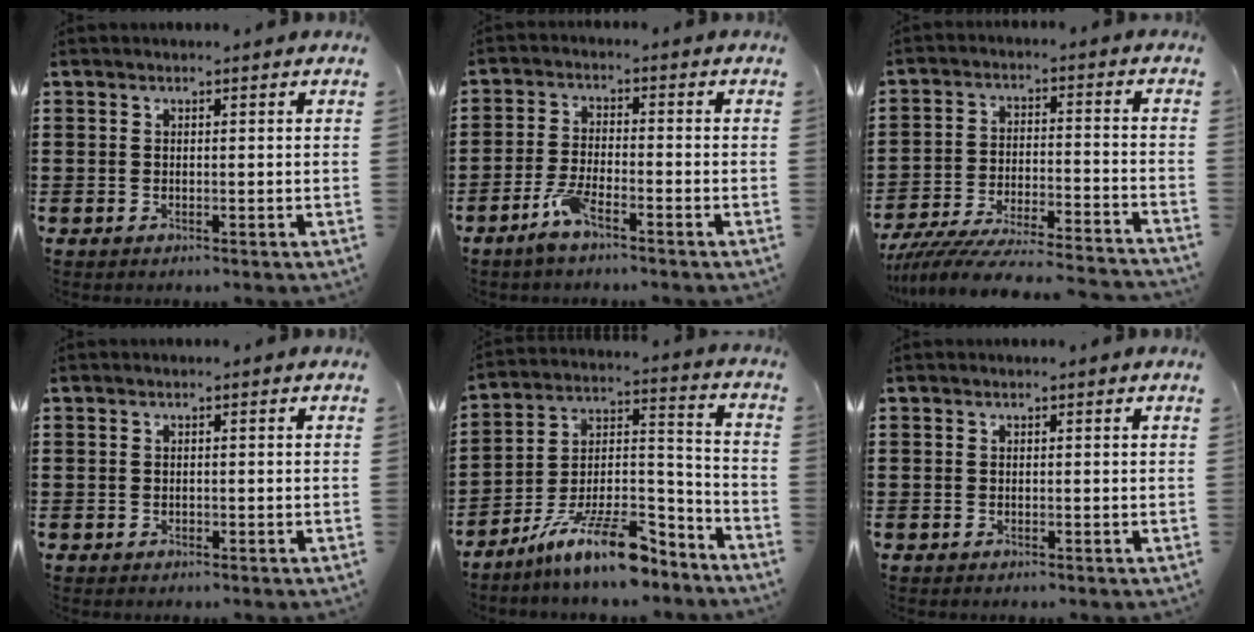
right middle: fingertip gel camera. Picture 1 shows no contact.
{"total": 4.8, "force": [-3.2, 0.9, 3.4], "torque": [-0.082, -0.004, -0.063]}
{"total": 7.5, "force": [-7.2, 0.0, 2.3], "torque": [-0.053, -0.007, -0.144]}
{"total": 0.0}
{"total": 12.8, "force": [-9.8, 2.5, 7.9], "torque": [-0.141, 0.023, -0.185]}
{"total": 0.0}